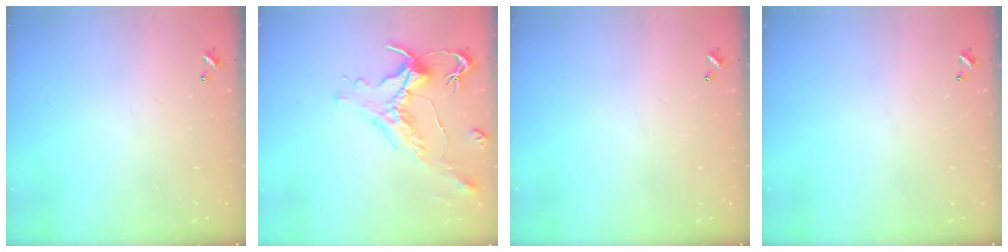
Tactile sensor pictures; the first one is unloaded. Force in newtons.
{"total": 1.8, "press": 1.3, "slide": 1.2}
{"total": 0.0}
{"total": 0.0}